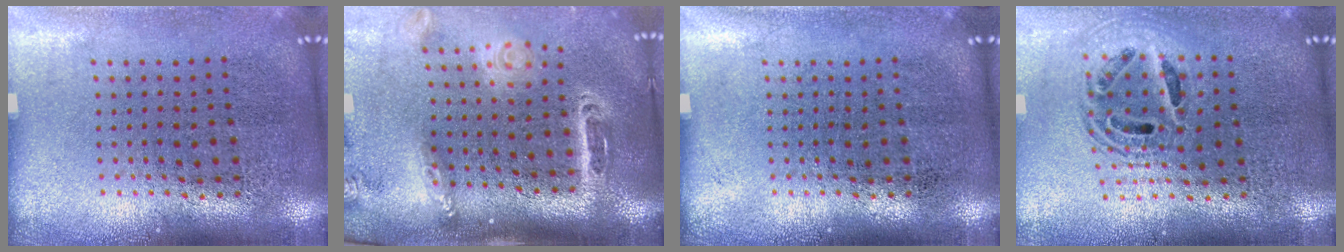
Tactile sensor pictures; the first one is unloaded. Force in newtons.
{"total": 2.6, "press": 1.8, "slide": 1.8}
{"total": 0.0}
{"total": 1.7, "press": 1.4, "slide": 1.0}